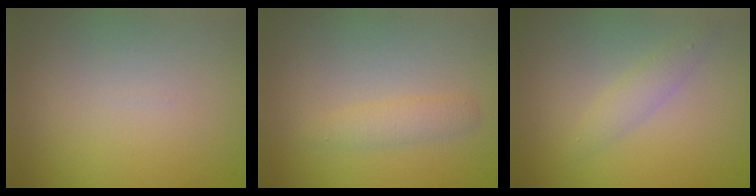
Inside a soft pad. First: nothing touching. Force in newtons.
{"total": 1.4, "press": 1.4, "slide": 0.1}
{"total": 1.6, "press": 1.6, "slide": 0.0}